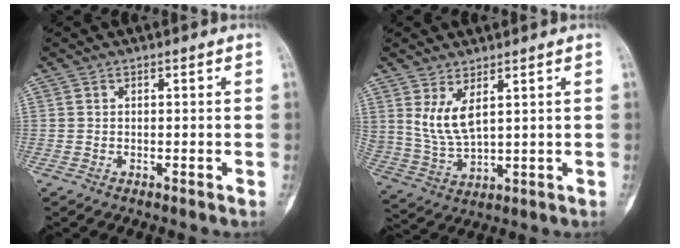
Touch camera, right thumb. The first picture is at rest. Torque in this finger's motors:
{"motor_torque": [-0.66, 0.68, 0.54, 0.28, -0.02]}